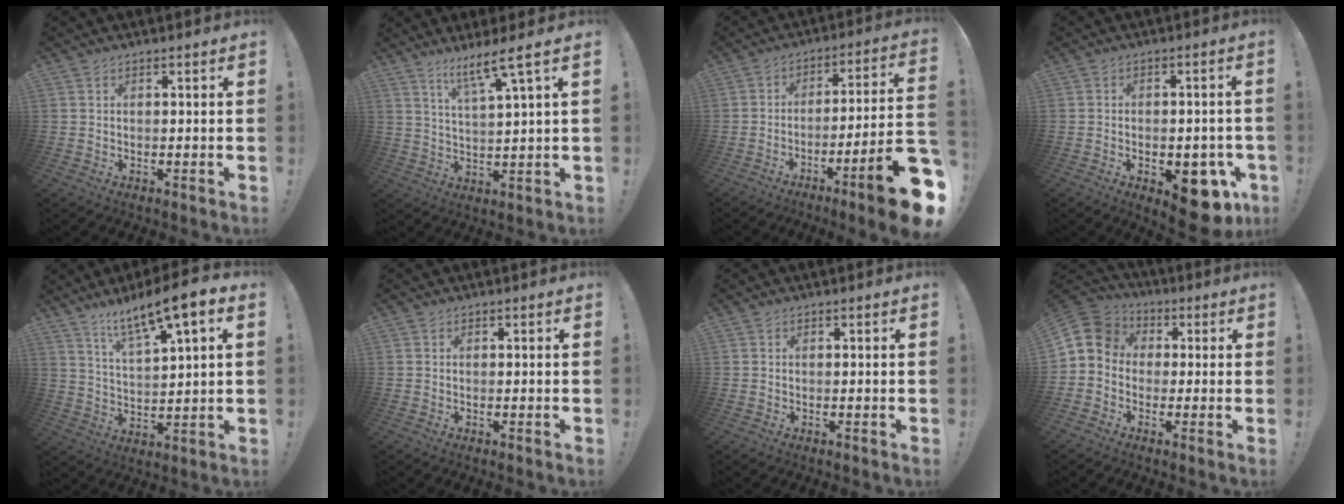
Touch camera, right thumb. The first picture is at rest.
{"total": 8.2, "force": [5.9, -0.6, 5.7], "torque": [-0.091, -0.034, 0.089]}
{"total": 15.9, "force": [-8.7, 1.0, 13.3], "torque": [-0.191, 0.039, -0.138]}
{"total": 11.8, "force": [-5.3, 6.4, 8.4], "torque": [-0.064, 0.036, -0.076]}
{"total": 11.7, "force": [8.4, 1.8, 7.9], "torque": [-0.133, -0.053, 0.136]}
{"total": 0.0}
{"total": 0.0}
{"total": 8.1, "force": [0.4, 7.4, 3.1], "torque": [-0.055, 0.009, 0.015]}